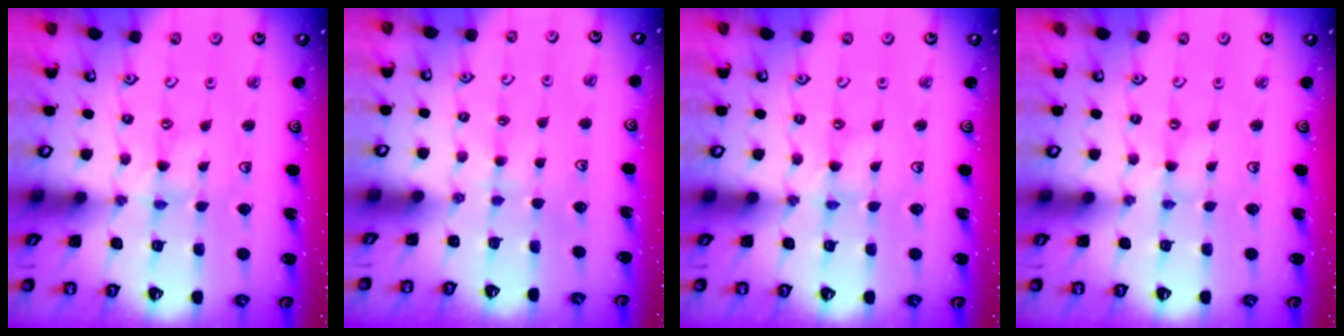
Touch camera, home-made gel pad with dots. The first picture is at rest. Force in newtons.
{"total": 1.9, "press": 1.9, "slide": 0.4}
{"total": 0.5, "press": 0.5, "slide": 0.2}
{"total": 1.3, "press": 1.3, "slide": 0.2}